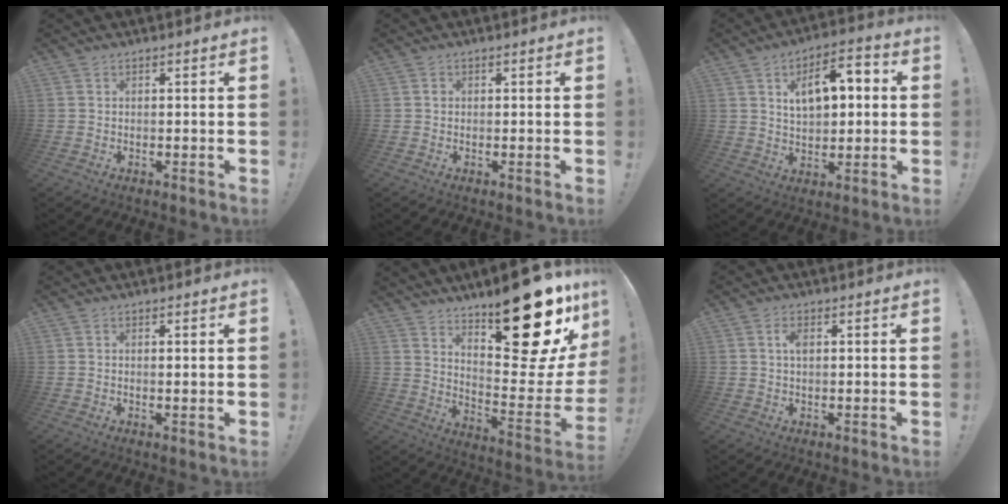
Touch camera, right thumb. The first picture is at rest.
{"total": 0.8, "force": [-0.2, 0.8, 0.3], "torque": [-0.005, 0.004, -0.004]}
{"total": 11.7, "force": [3.2, 6.9, 8.9], "torque": [-0.116, -0.005, 0.053]}
{"total": 0.9, "force": [0.3, -0.2, 0.8], "torque": [-0.007, -0.003, 0.004]}
{"total": 25.4, "force": [16.0, 8.1, 18.0], "torque": [-0.223, -0.128, 0.265]}
{"total": 2.6, "force": [0.6, 1.4, 2.1], "torque": [-0.029, 0.000, 0.005]}